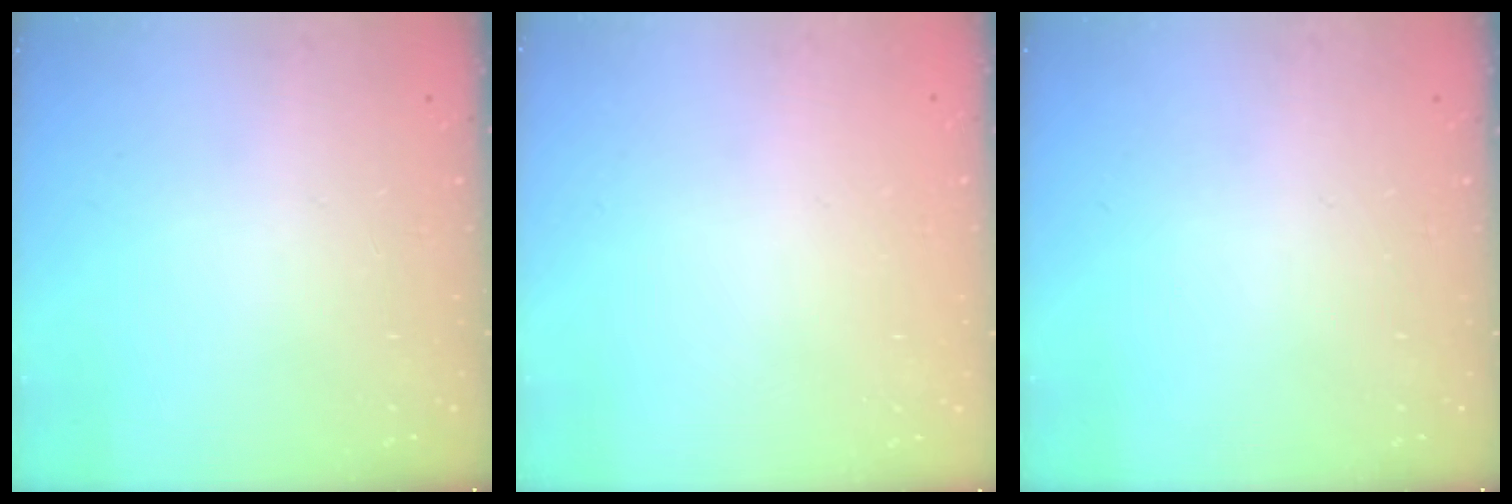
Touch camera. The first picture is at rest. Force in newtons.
{"total": 0.0}
{"total": 0.0}